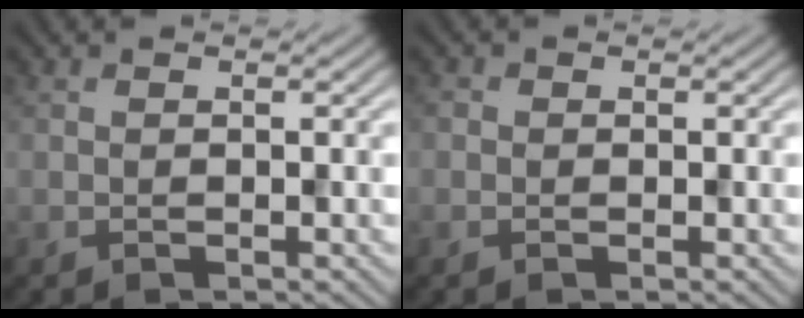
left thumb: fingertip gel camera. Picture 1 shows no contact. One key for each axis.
{"total": 0.8, "fx": -0.1, "fy": 0.8, "fz": 0.1, "tx": 0.001, "ty": -0.006, "tz": -0.004}